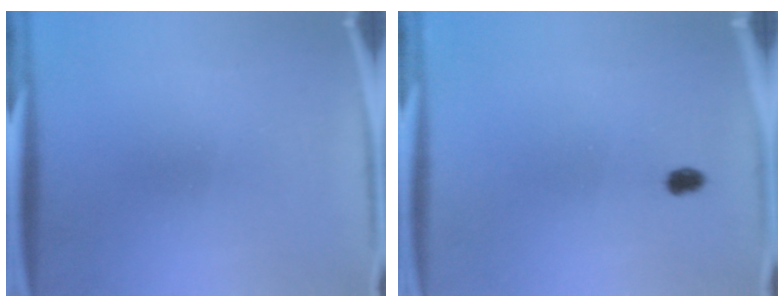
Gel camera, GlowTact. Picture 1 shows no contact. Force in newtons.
{"total": 1.9}